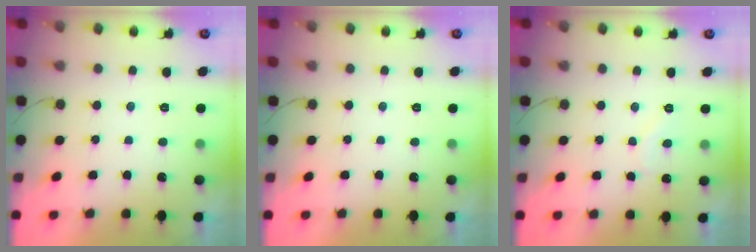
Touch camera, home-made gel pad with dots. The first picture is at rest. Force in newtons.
{"total": 0.0}
{"total": 5.6, "press": 5.6, "slide": 0.5}